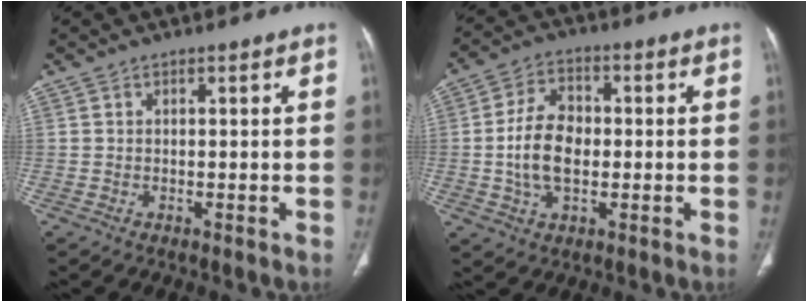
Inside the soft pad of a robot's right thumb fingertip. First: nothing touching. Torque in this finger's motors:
{"motor_torque": [0.89, 0.87, 0.40, -0.44, 0.16]}